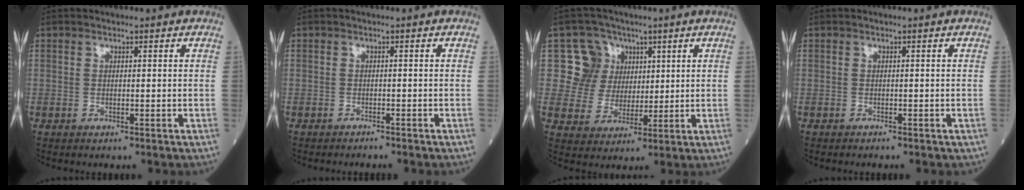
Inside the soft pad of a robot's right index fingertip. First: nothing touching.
{"total": 1.6, "force": [-1.6, 0.2, 0.3], "torque": [-0.006, -0.002, -0.020]}
{"total": 7.5, "force": [2.4, 7.1, -0.1], "torque": [0.009, 0.019, 0.044]}
{"total": 1.9, "force": [-1.6, 0.7, 0.8], "torque": [-0.019, -0.003, -0.014]}